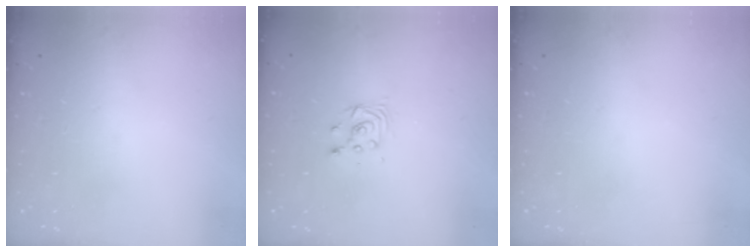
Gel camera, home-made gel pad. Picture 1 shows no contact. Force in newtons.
{"total": 3.4, "press": 3.4, "slide": 0.3}
{"total": 0.0}